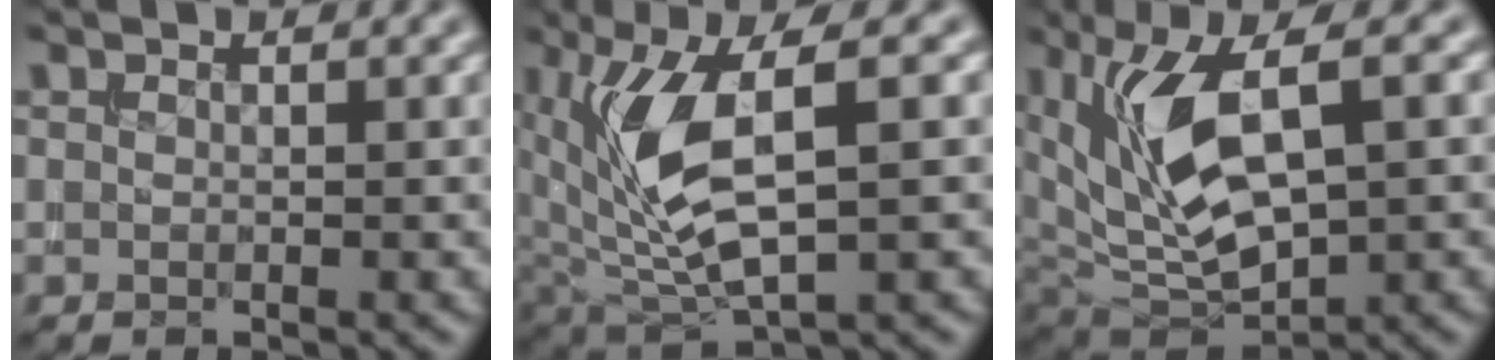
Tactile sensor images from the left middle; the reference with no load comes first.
{"total": 8.5, "force": [1.5, 3.1, 7.7], "torque": [-0.176, -0.001, 0.034]}
{"total": 9.2, "force": [2.2, 3.8, 8.1], "torque": [-0.172, -0.002, 0.044]}